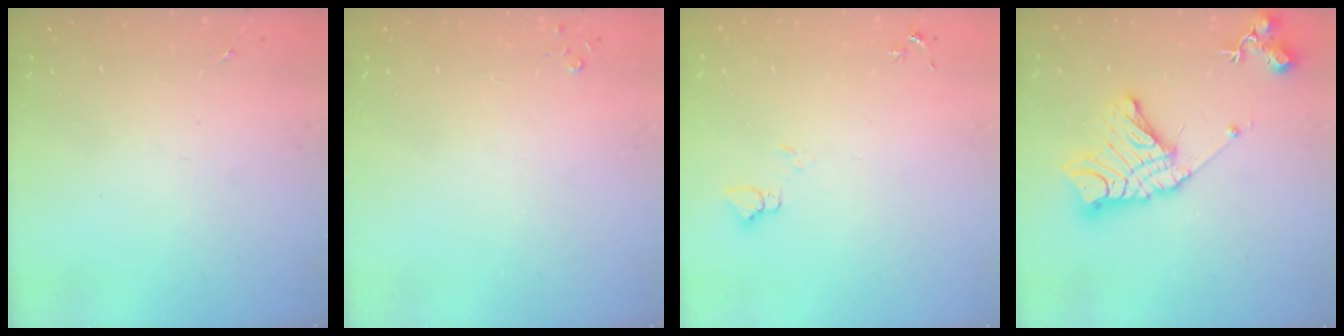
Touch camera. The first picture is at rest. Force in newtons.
{"total": 2.7, "press": 2.7, "slide": 0.3}
{"total": 3.9, "press": 3.9, "slide": 0.4}
{"total": 17.0, "press": 16.9, "slide": 1.3}